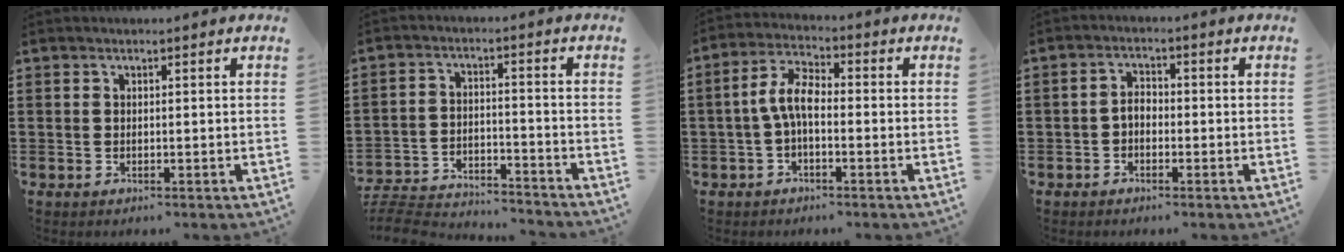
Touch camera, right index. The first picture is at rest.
{"total": 5.4, "force": [-5.3, 0.7, 0.9], "torque": [-0.034, 0.002, -0.111]}
{"total": 5.4, "force": [-0.8, 2.2, 4.9], "torque": [-0.111, 0.004, -0.021]}
{"total": 2.1, "force": [-0.8, 1.2, 1.5], "torque": [-0.038, 0.002, -0.020]}